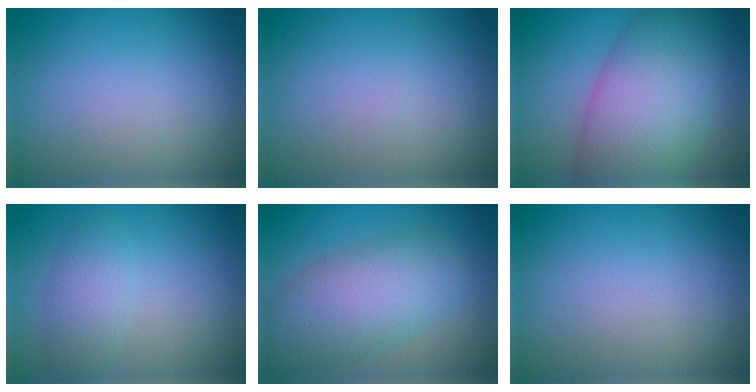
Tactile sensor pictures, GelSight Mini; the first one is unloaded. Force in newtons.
{"total": 0.0}
{"total": 11.0, "press": 11.0, "slide": 0.2}
{"total": 2.7, "press": 2.7, "slide": 0.1}
{"total": 7.1, "press": 7.1, "slide": 0.2}
{"total": 0.0}